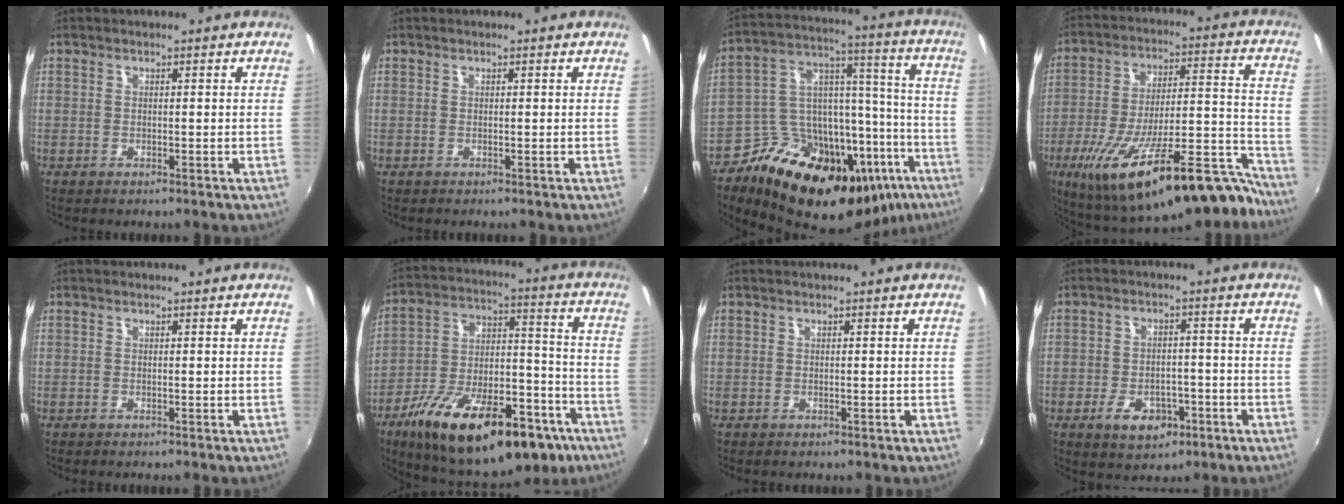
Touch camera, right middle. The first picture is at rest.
{"total": 0.0}
{"total": 32.3, "force": [-19.1, 15.7, 20.9], "torque": [-0.324, 0.022, -0.268]}
{"total": 30.0, "force": [-21.2, 8.4, 19.6], "torque": [-0.303, -0.017, -0.307]}
{"total": 0.0}
{"total": 29.1, "force": [-17.4, 12.1, 20.0], "torque": [-0.324, -0.003, -0.249]}
{"total": 0.0}
{"total": 7.8, "force": [-3.9, 4.9, 4.7], "torque": [-0.104, 0.001, -0.054]}